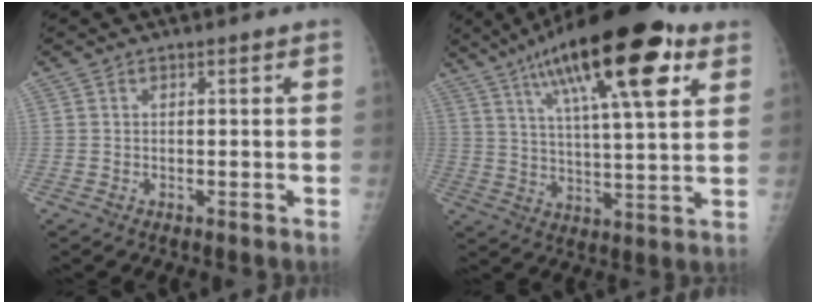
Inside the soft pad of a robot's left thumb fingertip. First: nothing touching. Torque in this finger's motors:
{"motor_torque": [0.98, 0.50, 1.81, -0.95, 0.51]}